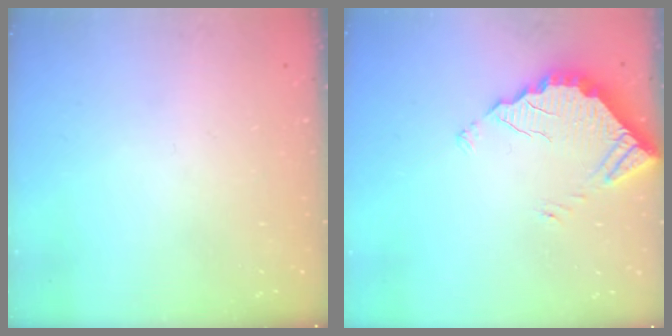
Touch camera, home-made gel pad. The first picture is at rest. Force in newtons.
{"total": 3.6, "press": 3.6, "slide": 0.2}